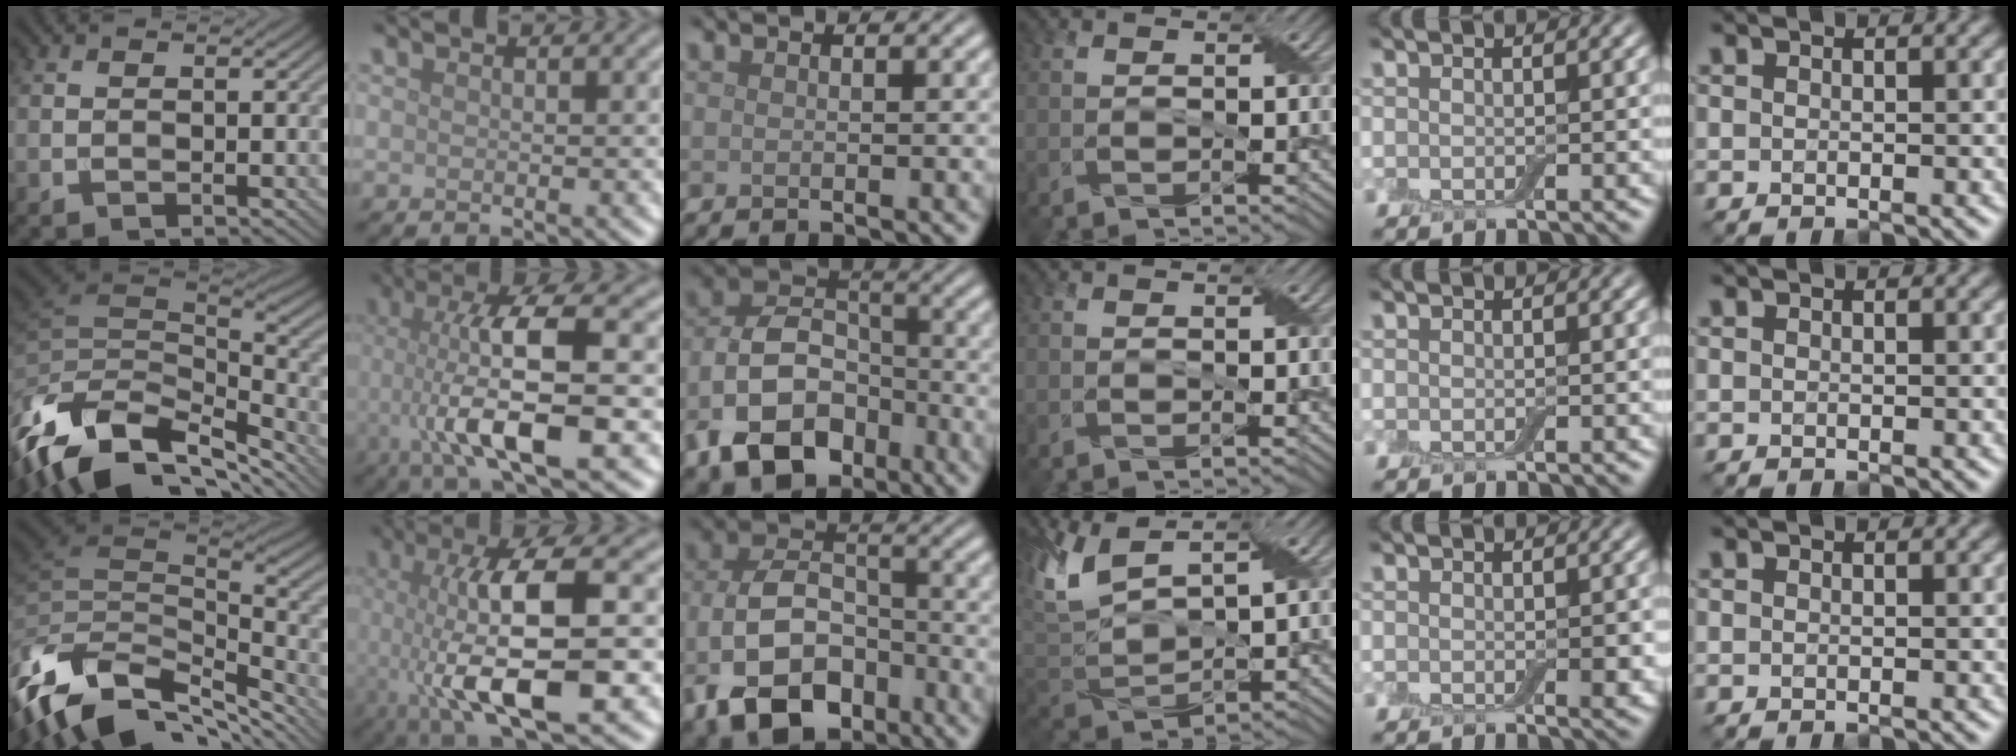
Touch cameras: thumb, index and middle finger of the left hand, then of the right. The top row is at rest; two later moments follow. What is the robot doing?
{"motion": "wrap", "object": "adhesive wrap"}